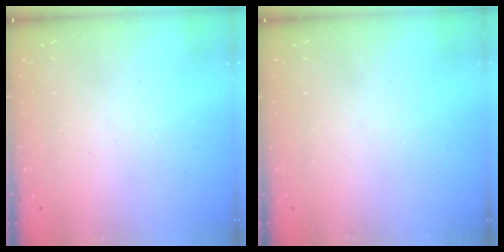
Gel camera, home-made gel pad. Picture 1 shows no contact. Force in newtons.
{"total": 0.0}